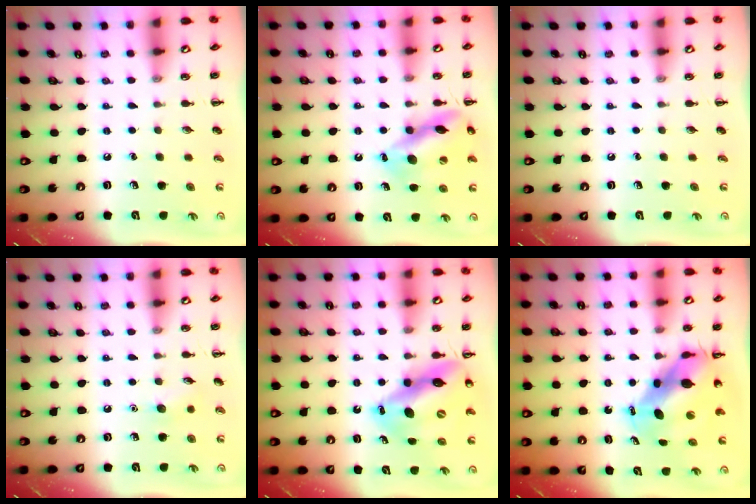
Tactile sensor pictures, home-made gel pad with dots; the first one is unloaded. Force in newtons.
{"total": 14.0, "press": 13.9, "slide": 1.4}
{"total": 0.0}
{"total": 5.0, "press": 4.8, "slide": 1.3}
{"total": 15.7, "press": 14.9, "slide": 4.8}
{"total": 10.0, "press": 9.7, "slide": 2.7}